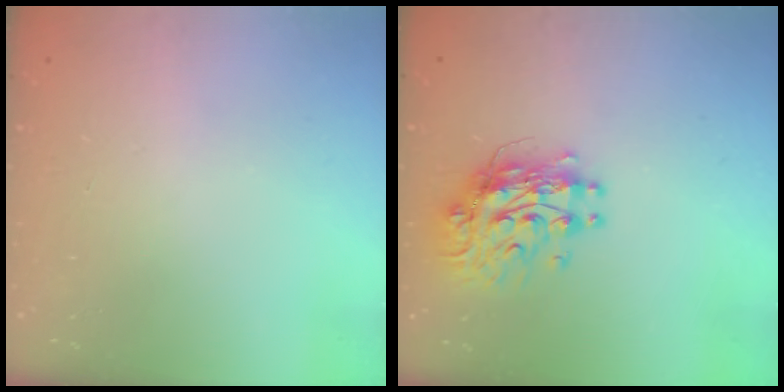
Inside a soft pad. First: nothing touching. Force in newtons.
{"total": 11.5, "press": 11.4, "slide": 0.9}